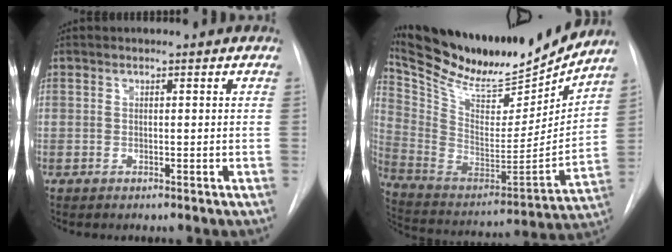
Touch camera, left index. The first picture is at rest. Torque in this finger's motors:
{"motor_torque": [0.94, -1.09, 0.02, 0.05]}